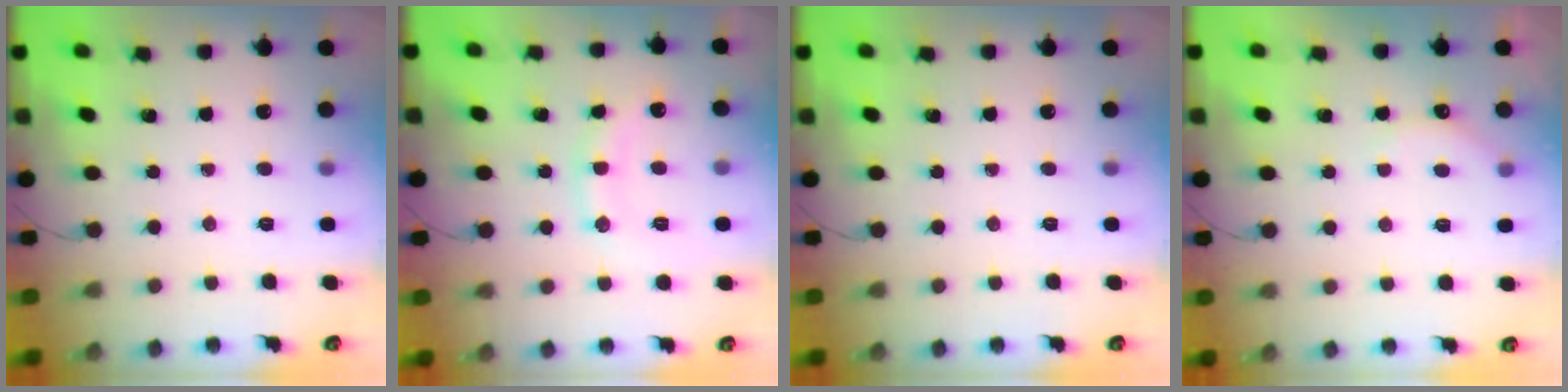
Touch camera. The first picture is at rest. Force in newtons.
{"total": 10.2, "press": 10.2, "slide": 0.5}
{"total": 0.0}
{"total": 5.3, "press": 5.2, "slide": 1.1}